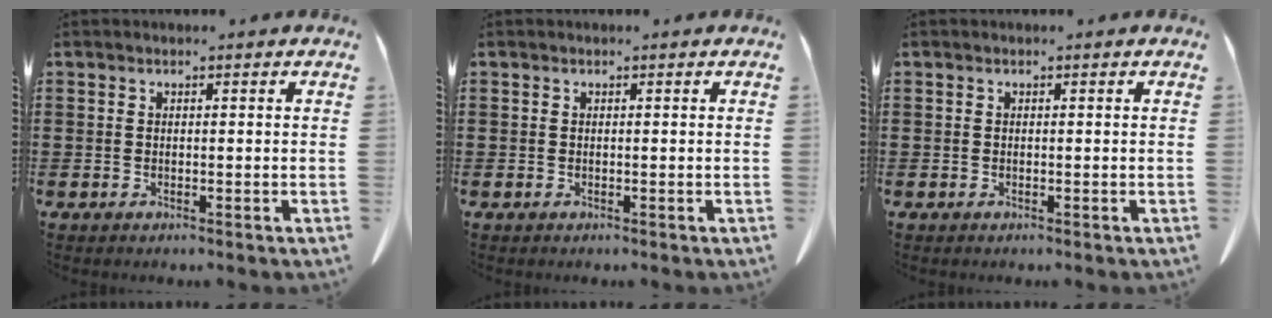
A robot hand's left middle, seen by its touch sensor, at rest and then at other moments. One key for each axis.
{"total": 0.0}
{"total": 0.0}